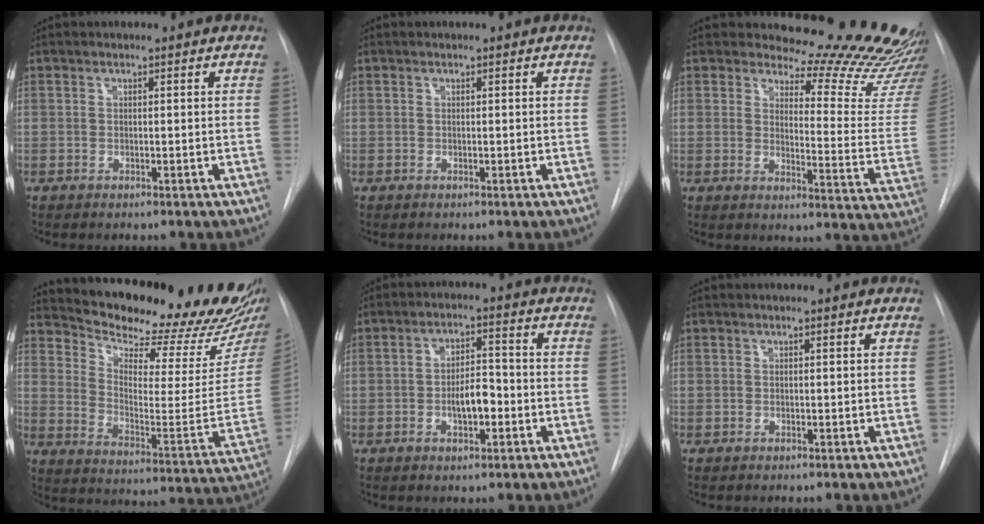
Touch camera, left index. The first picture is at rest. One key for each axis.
{"total": 0.0}
{"total": 22.2, "fx": 20.8, "fy": 4.2, "fz": 6.6, "tx": -0.062, "ty": -0.154, "tz": 0.218}
{"total": 24.5, "fx": 22.2, "fy": 2.5, "fz": 10.0, "tx": -0.155, "ty": -0.104, "tz": 0.288}
{"total": 5.3, "fx": -2.0, "fy": 2.1, "fz": 4.4, "tx": -0.075, "ty": 0.005, "tz": -0.033}
{"total": 0.0}